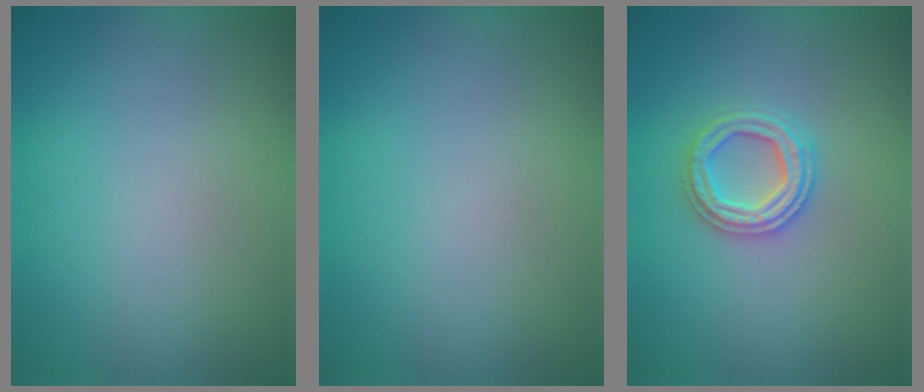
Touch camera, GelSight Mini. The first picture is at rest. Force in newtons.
{"total": 0.0}
{"total": 2.9, "press": 2.9, "slide": 0.6}